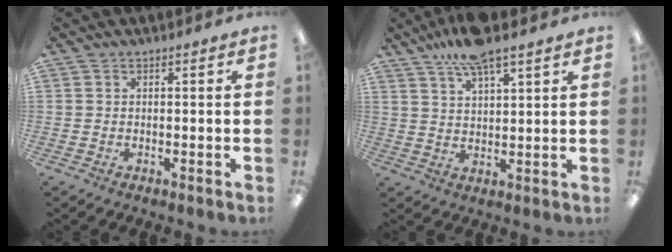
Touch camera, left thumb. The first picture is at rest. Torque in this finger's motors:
{"motor_torque": [2.34, 0.72, 1.41, -1.37, 0.24]}